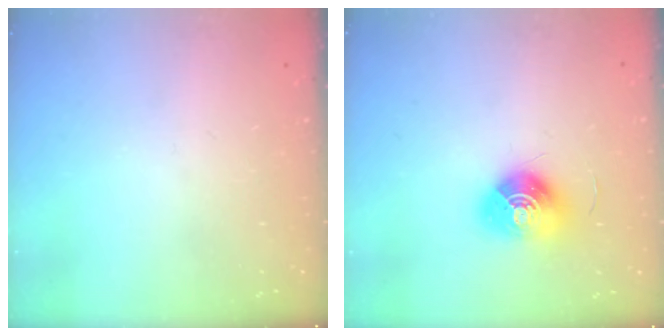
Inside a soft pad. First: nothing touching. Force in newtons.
{"total": 11.2, "press": 11.2, "slide": 0.5}